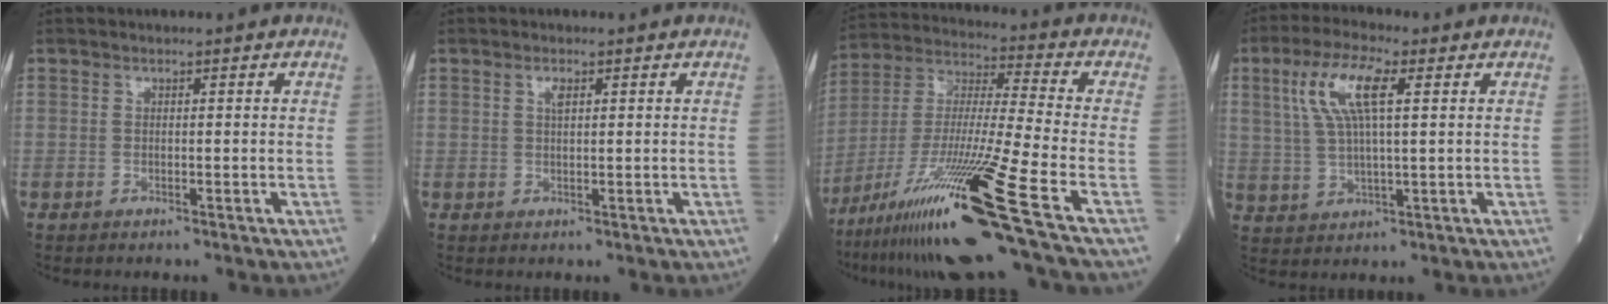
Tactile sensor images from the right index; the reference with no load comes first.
{"total": 1.3, "force": [0.6, 0.4, 1.1], "torque": [-0.020, 0.001, 0.010]}
{"total": 21.7, "force": [-13.0, -1.8, 17.3], "torque": [-0.334, -0.044, -0.241]}
{"total": 9.2, "force": [3.2, 2.0, 8.3], "torque": [-0.178, 0.016, 0.065]}